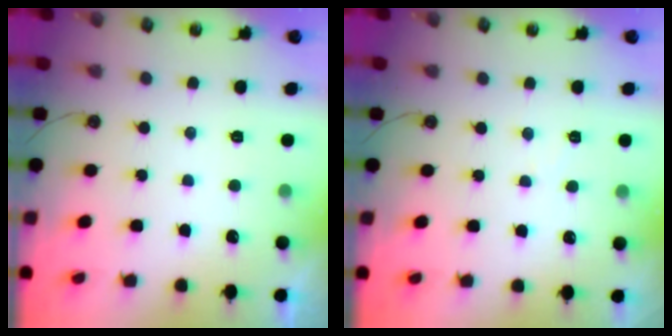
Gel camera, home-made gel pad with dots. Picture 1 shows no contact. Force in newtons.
{"total": 3.5, "press": 3.5, "slide": 0.5}